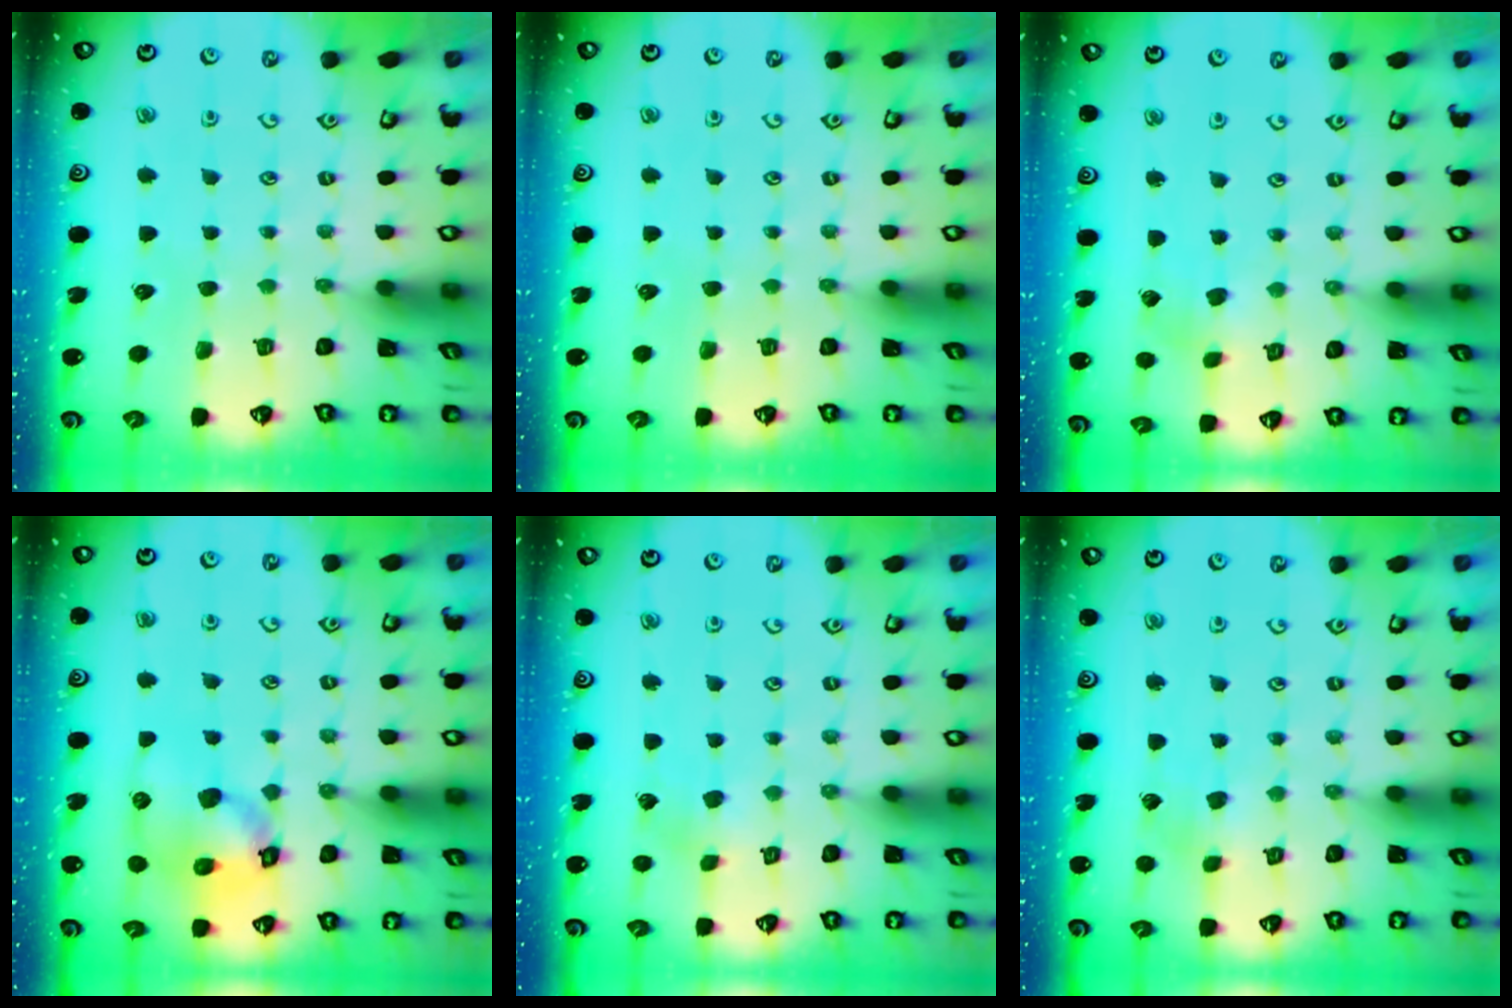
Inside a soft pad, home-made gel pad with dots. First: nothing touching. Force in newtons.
{"total": 0.0}
{"total": 2.6, "press": 2.5, "slide": 0.5}
{"total": 14.6, "press": 14.4, "slide": 2.2}
{"total": 3.0, "press": 2.9, "slide": 0.6}
{"total": 2.9, "press": 2.9, "slide": 0.4}